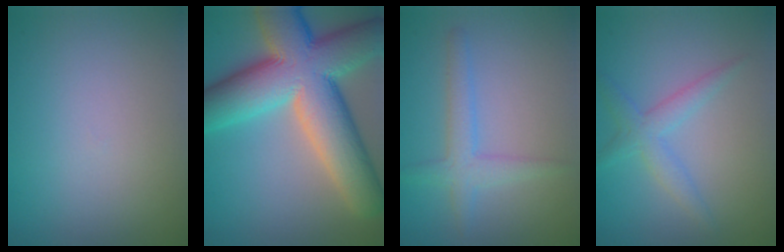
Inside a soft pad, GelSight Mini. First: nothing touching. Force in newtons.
{"total": 14.6, "press": 14.5, "slide": 0.6}
{"total": 2.6, "press": 2.6, "slide": 0.1}
{"total": 2.3, "press": 2.3, "slide": 0.1}